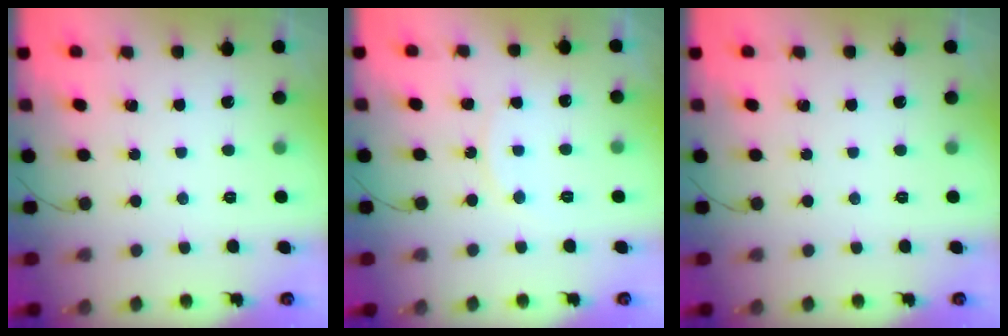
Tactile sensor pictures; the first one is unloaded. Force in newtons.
{"total": 3.9, "press": 3.9, "slide": 0.7}
{"total": 0.0}